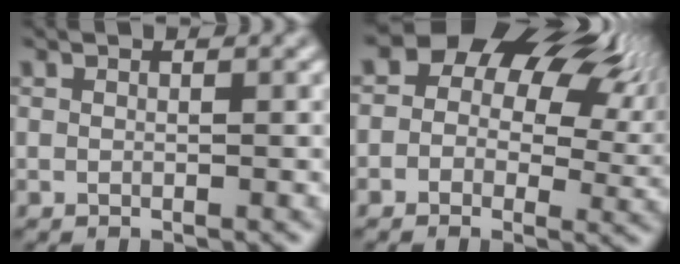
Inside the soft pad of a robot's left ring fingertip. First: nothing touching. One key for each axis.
{"total": 14.0, "fx": 5.8, "fy": 9.6, "fz": 8.4, "tx": -0.122, "ty": 0.061, "tz": 0.077}